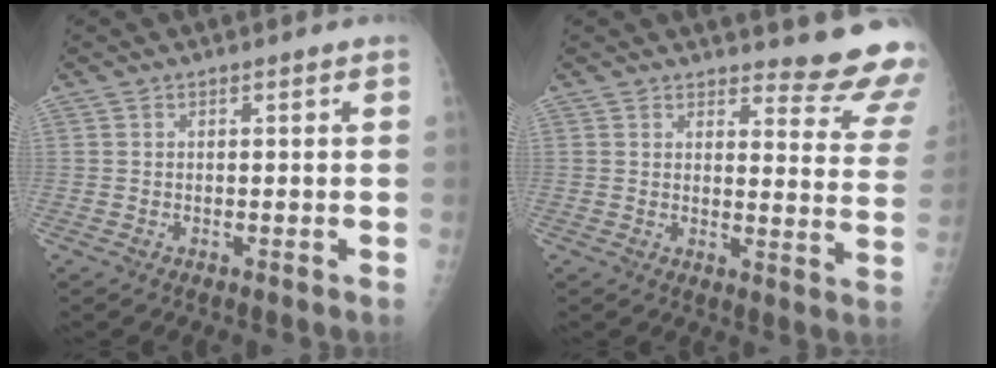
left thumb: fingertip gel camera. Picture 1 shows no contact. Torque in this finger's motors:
{"motor_torque": [0.83, -0.51, 0.87, -0.43, 0.03]}